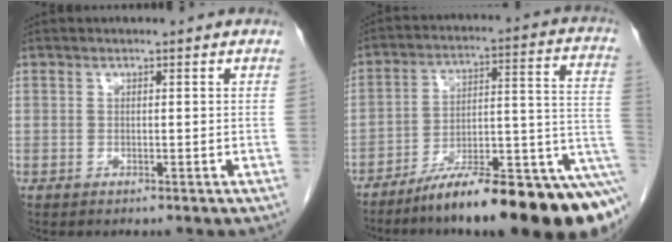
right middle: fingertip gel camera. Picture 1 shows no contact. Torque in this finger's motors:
{"motor_torque": [1.12, -1.02, 0.56, 0.14]}